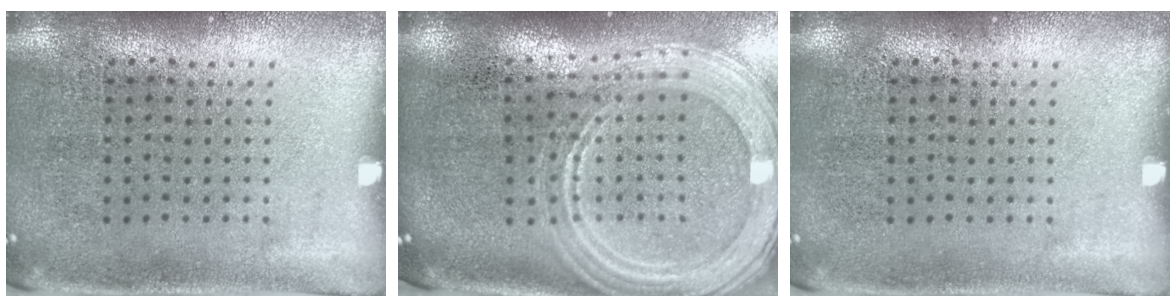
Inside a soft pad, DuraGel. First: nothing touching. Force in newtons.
{"total": 2.7, "press": 2.3, "slide": 1.5}
{"total": 0.0}